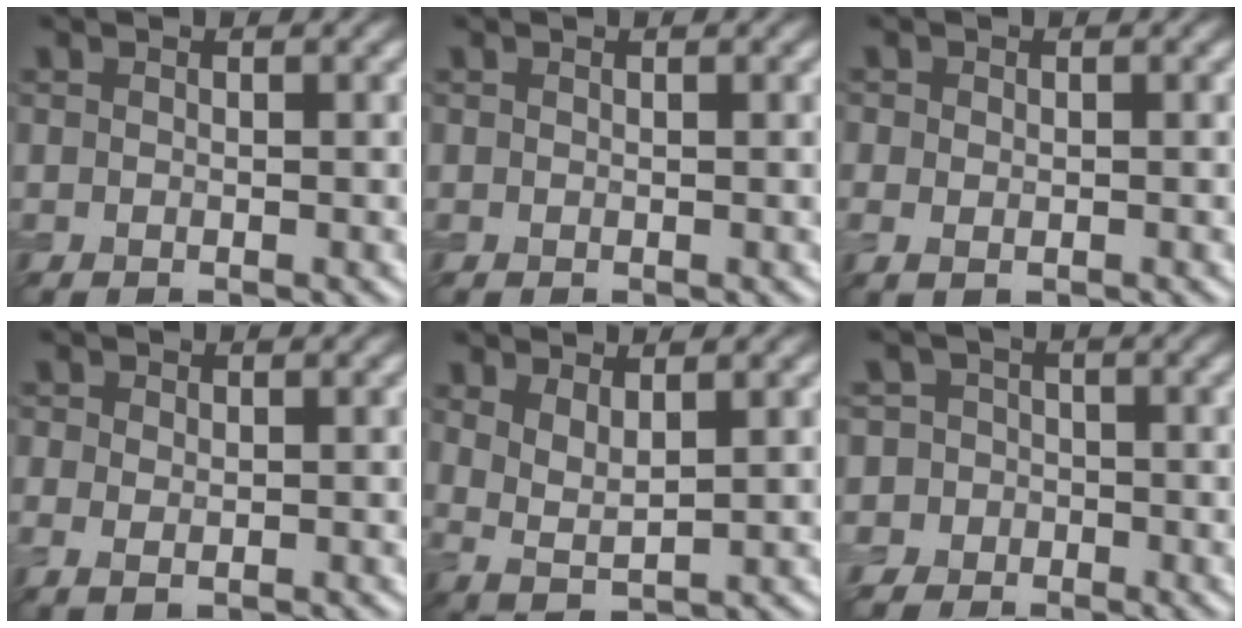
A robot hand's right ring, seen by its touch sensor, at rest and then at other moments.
{"total": 0.0}
{"total": 1.3, "force": [-0.2, 0.9, 0.9], "torque": [-0.016, -0.002, -0.004]}
{"total": 1.1, "force": [-0.2, 0.7, 0.9], "torque": [-0.019, -0.003, -0.002]}
{"total": 2.7, "force": [1.3, 0.9, 2.2], "torque": [-0.050, -0.010, 0.031]}
{"total": 5.7, "force": [-1.6, 5.5, 0.3], "torque": [0.007, 0.018, -0.067]}